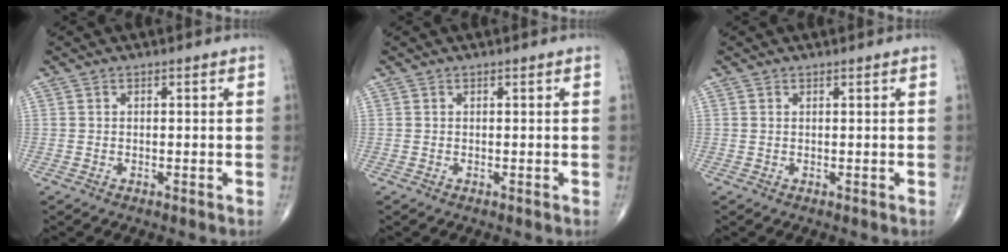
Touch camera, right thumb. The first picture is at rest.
{"total": 0.0}
{"total": 0.0}